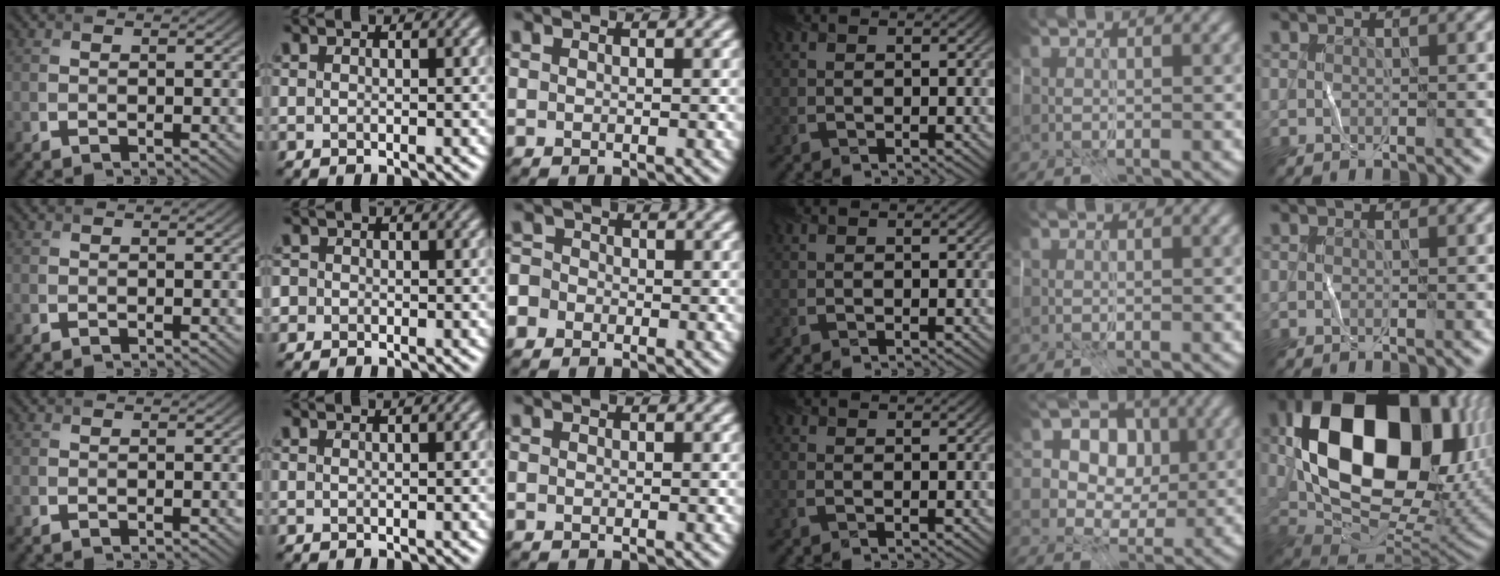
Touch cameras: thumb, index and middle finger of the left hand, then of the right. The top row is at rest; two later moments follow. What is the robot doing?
{"motion": "fold", "object": "coffee filter"}